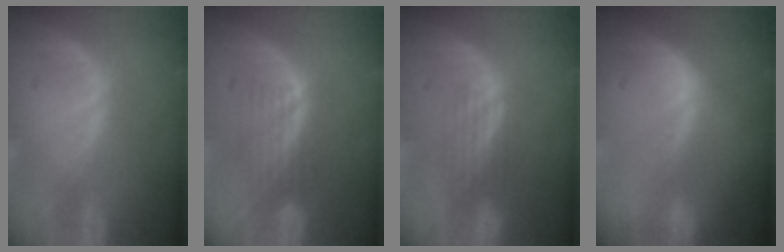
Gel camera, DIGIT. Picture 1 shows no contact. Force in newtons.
{"total": 4.6, "press": 4.0, "slide": 2.3}
{"total": 4.1, "press": 3.4, "slide": 2.3}
{"total": 1.1, "press": 0.7, "slide": 0.9}